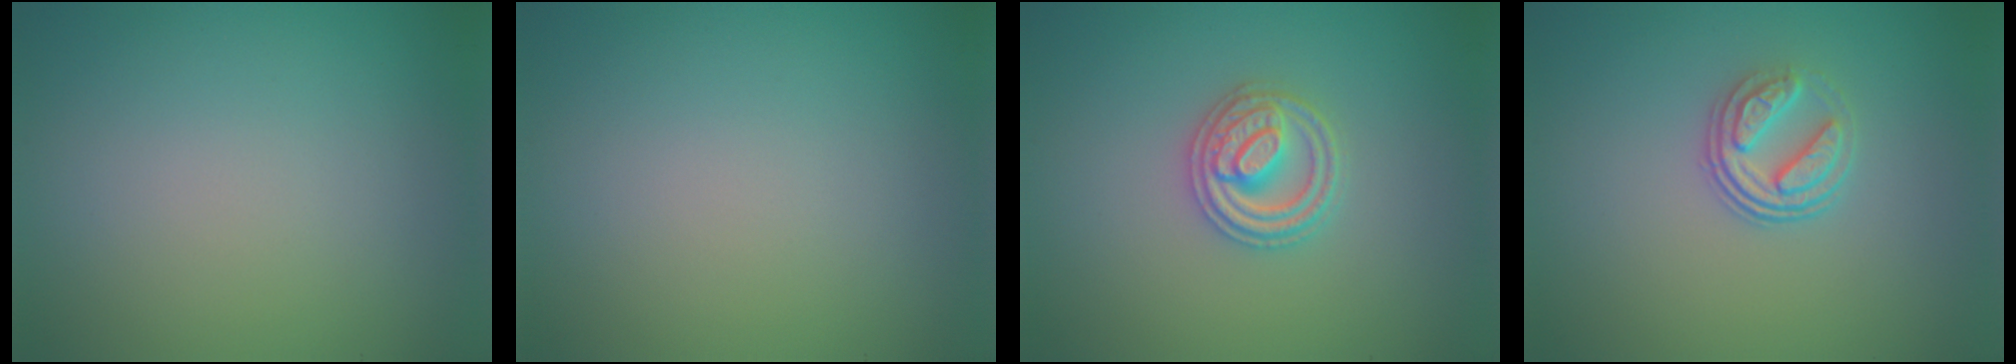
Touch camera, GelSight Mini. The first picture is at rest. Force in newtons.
{"total": 0.0}
{"total": 3.3, "press": 3.2, "slide": 0.6}
{"total": 3.1, "press": 2.6, "slide": 1.7}